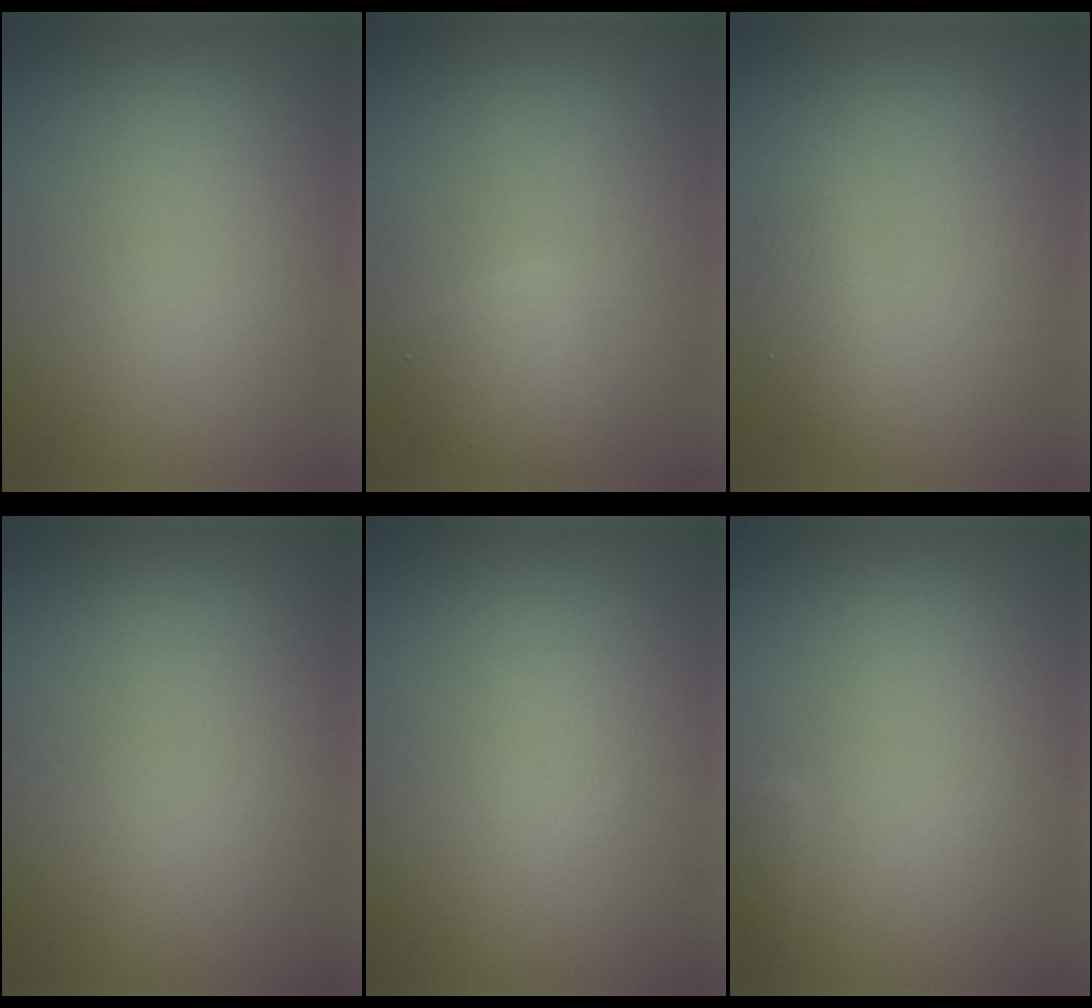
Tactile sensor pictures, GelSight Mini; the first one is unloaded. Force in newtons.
{"total": 2.3, "press": 2.3, "slide": 0.1}
{"total": 1.6, "press": 1.6, "slide": 0.1}
{"total": 0.0}
{"total": 0.6, "press": 0.6, "slide": 0.1}
{"total": 0.5, "press": 0.5, "slide": 0.1}